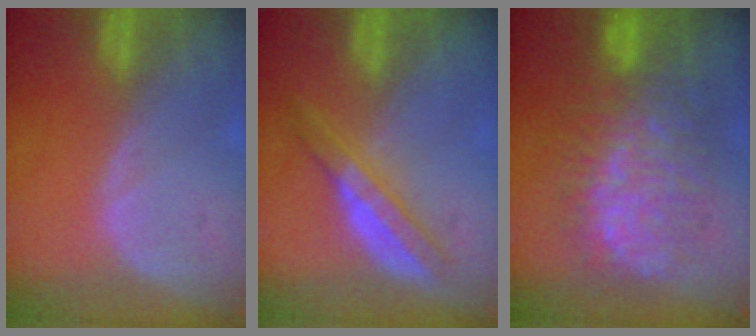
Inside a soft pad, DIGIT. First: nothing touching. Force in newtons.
{"total": 5.0, "press": 4.9, "slide": 1.3}
{"total": 11.6, "press": 11.5, "slide": 1.3}